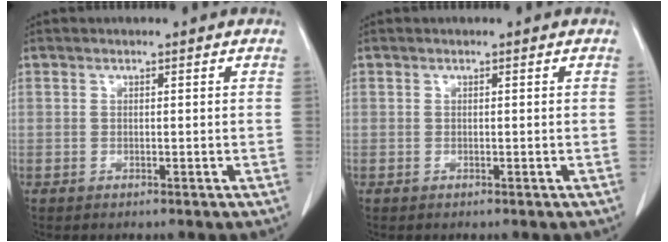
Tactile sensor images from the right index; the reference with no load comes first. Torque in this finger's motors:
{"motor_torque": [0.02, 0.01, -0.06, 0.00]}